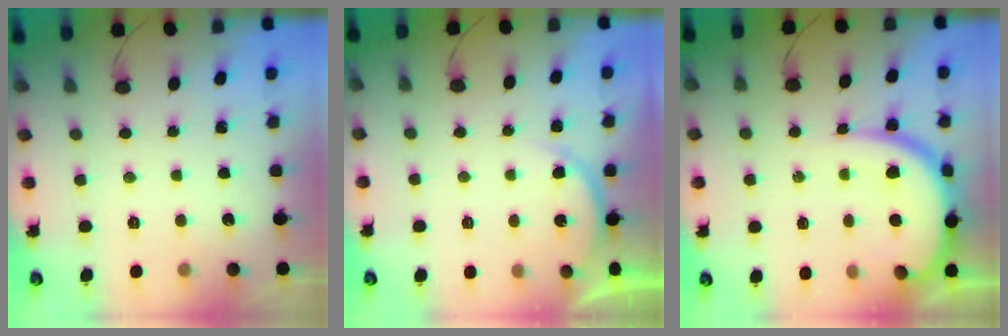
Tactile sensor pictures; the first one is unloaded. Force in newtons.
{"total": 5.6, "press": 5.6, "slide": 0.5}
{"total": 11.1, "press": 11.0, "slide": 1.4}